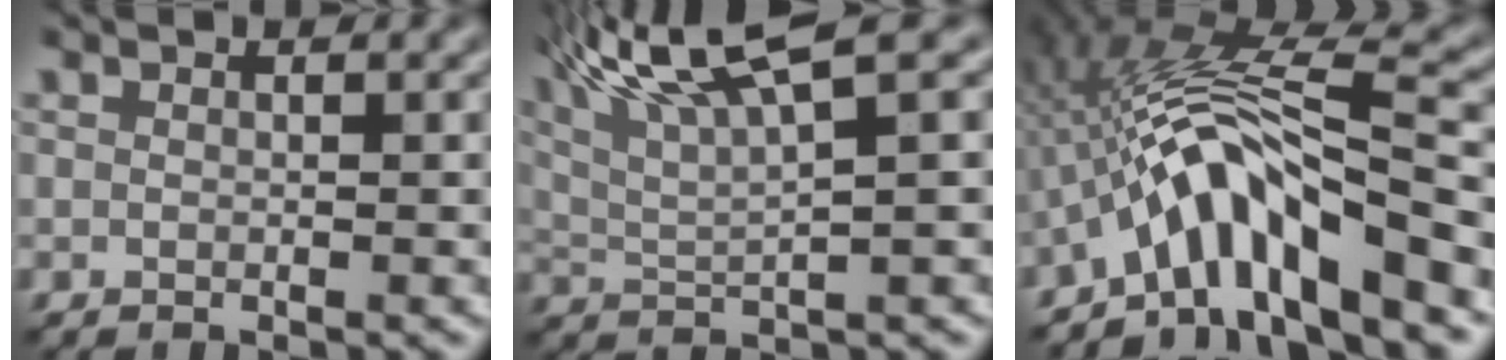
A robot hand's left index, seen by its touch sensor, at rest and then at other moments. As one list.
[{"total": 8.6, "force": [5.0, 2.0, 6.7], "torque": [-0.115, 0.027, 0.088]}, {"total": 9.1, "force": [-4.1, 1.8, 7.9], "torque": [-0.130, 0.024, -0.076]}]